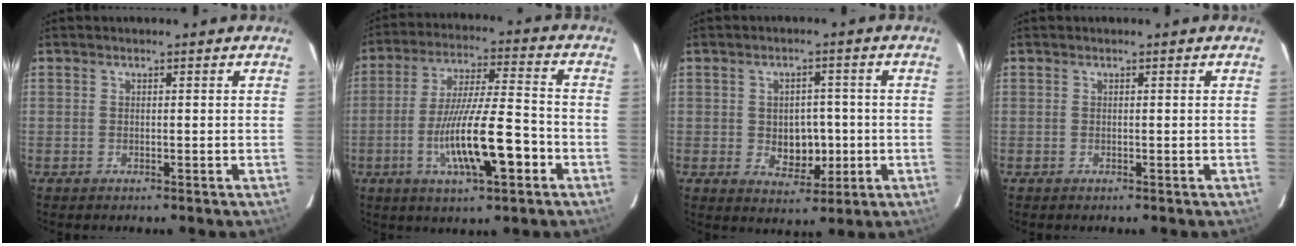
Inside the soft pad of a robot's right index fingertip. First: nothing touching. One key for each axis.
{"total": 14.0, "fx": -4.8, "fy": 2.0, "fz": 13.0, "tx": -0.239, "ty": -0.005, "tz": -0.081}
{"total": 6.0, "fx": -0.7, "fy": 4.1, "fz": 4.3, "tx": -0.056, "ty": 0.005, "tz": 0.000}
{"total": 0.0}